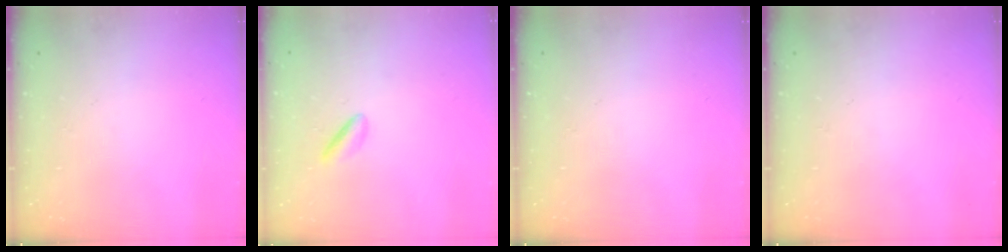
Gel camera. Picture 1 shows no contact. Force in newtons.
{"total": 2.1, "press": 2.0, "slide": 0.8}
{"total": 0.0}
{"total": 0.0}